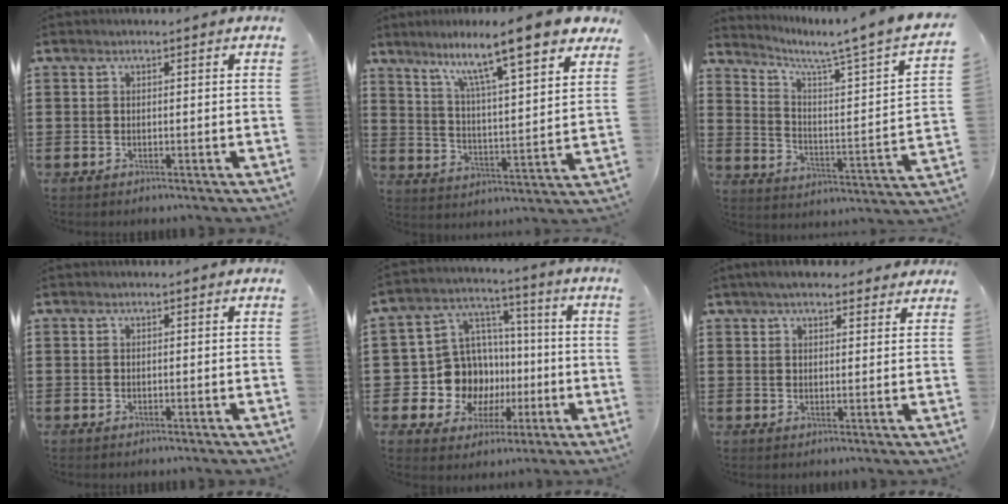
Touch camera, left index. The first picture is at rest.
{"total": 11.8, "force": [9.0, 0.7, 7.6], "torque": [-0.152, -0.054, 0.139]}
{"total": 4.8, "force": [3.6, -0.6, 3.1], "torque": [-0.078, -0.043, 0.047]}
{"total": 0.0}
{"total": 11.3, "force": [-1.1, 10.7, 3.3], "torque": [-0.115, -0.002, -0.007]}
{"total": 4.4, "force": [3.7, 1.2, 1.9], "torque": [-0.046, 0.001, 0.070]}